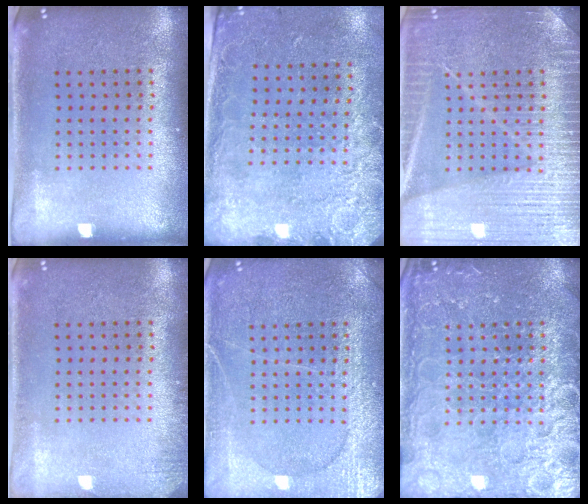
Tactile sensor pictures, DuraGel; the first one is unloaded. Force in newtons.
{"total": 2.6, "press": 1.9, "slide": 1.8}
{"total": 6.8, "press": 6.7, "slide": 1.0}
{"total": 1.2, "press": 1.2, "slide": 0.2}
{"total": 4.9, "press": 4.9, "slide": 0.6}
{"total": 6.9, "press": 6.8, "slide": 0.9}